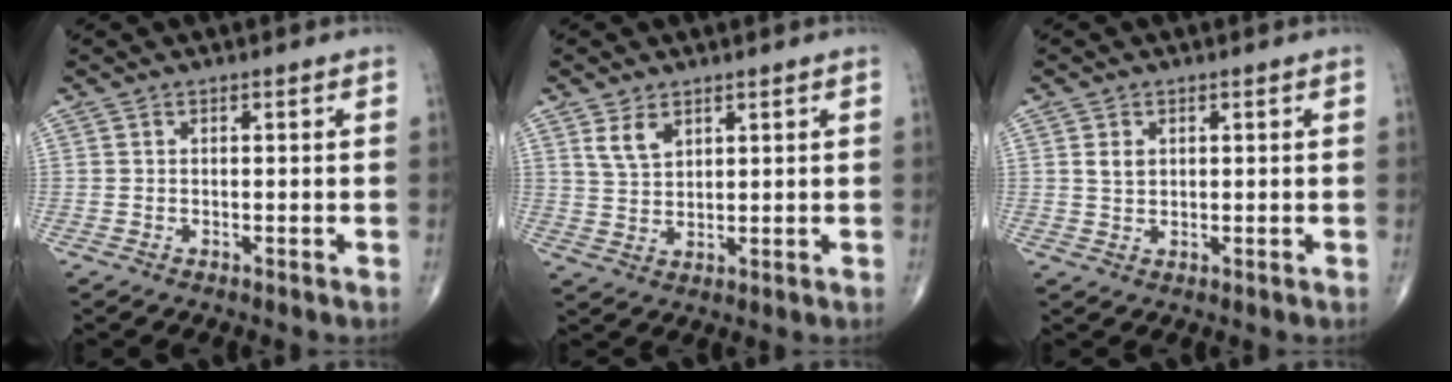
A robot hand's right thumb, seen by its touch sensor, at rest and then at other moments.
{"total": 4.4, "force": [2.5, 2.5, 2.6], "torque": [-0.040, -0.014, 0.055]}
{"total": 2.3, "force": [0.7, 1.7, 1.4], "torque": [-0.020, -0.003, 0.017]}